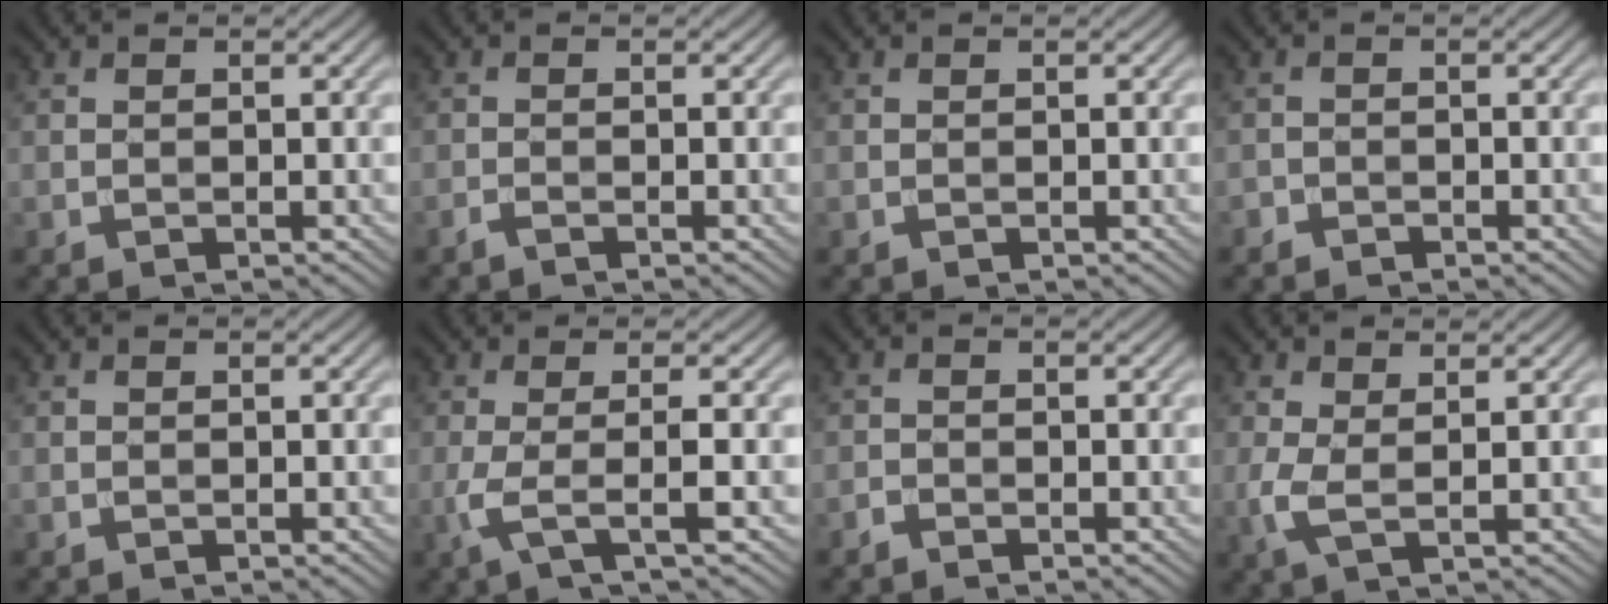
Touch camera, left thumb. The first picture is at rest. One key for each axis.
{"total": 0.9, "fx": -0.7, "fy": 0.0, "fz": 0.5, "tx": -0.010, "ty": 0.002, "tz": -0.018}
{"total": 0.0}
{"total": 1.0, "fx": -0.9, "fy": 0.5, "fz": 0.1, "tx": -0.001, "ty": -0.002, "tz": -0.020}
{"total": 0.0}
{"total": 4.1, "fx": -0.8, "fy": 0.7, "fz": 4.0, "tx": -0.075, "ty": -0.001, "tz": -0.028}
{"total": 0.9, "fx": -0.8, "fy": 0.3, "fz": 0.3, "tx": -0.005, "ty": 0.001, "tz": -0.019}
{"total": 3.1, "fx": 0.6, "fy": 1.2, "fz": 2.8, "tx": -0.079, "ty": 0.000, "tz": 0.009}